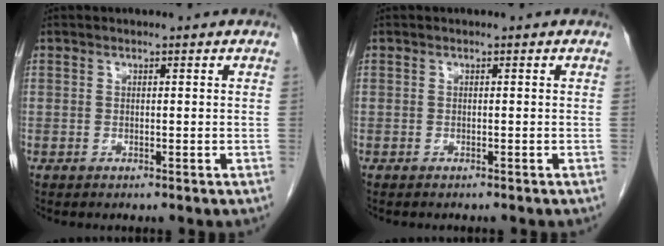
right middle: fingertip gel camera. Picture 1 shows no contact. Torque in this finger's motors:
{"motor_torque": [0.06, -0.05, -0.02, 0.00]}